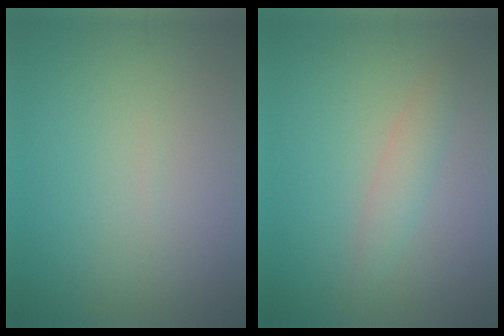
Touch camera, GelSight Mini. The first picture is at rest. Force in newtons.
{"total": 1.7, "press": 1.7, "slide": 0.1}